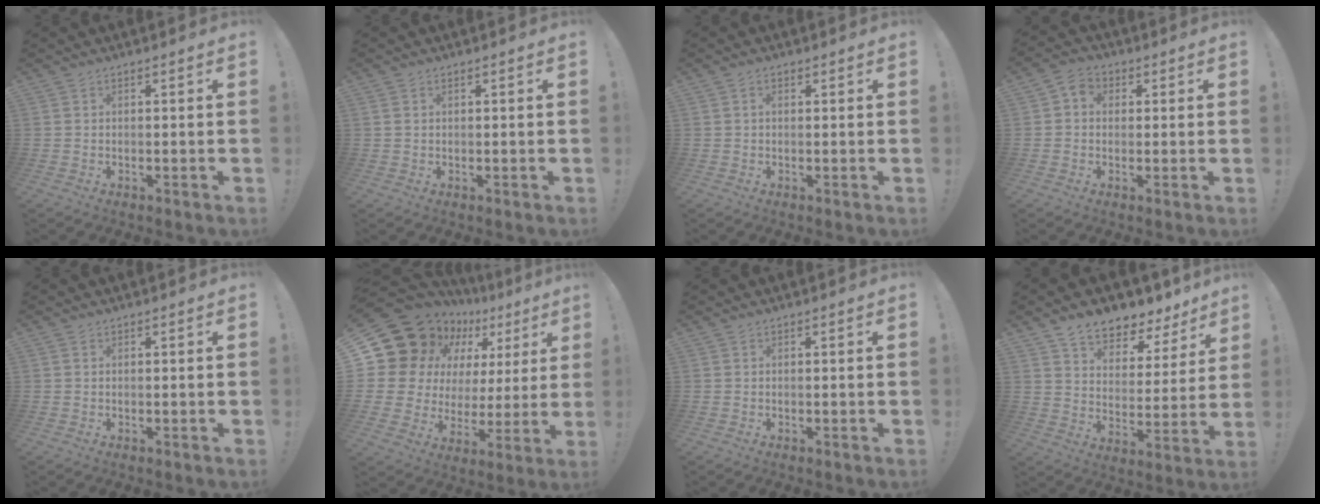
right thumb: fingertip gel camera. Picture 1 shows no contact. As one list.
[{"total": 0.7, "force": [0.4, 0.6, 0.2], "torque": [-0.011, 0.004, 0.009]}, {"total": 0.8, "force": [0.1, 0.5, 0.6], "torque": [-0.009, 0.002, 0.000]}, {"total": 4.6, "force": [0.4, 4.0, 2.1], "torque": [-0.028, 0.006, 0.008]}, {"total": 0.0}, {"total": 17.2, "force": [10.9, 10.9, 7.6], "torque": [-0.118, -0.089, 0.224]}, {"total": 0.0}, {"total": 8.6, "force": [7.2, 3.8, 2.6], "torque": [-0.044, -0.068, 0.131]}]